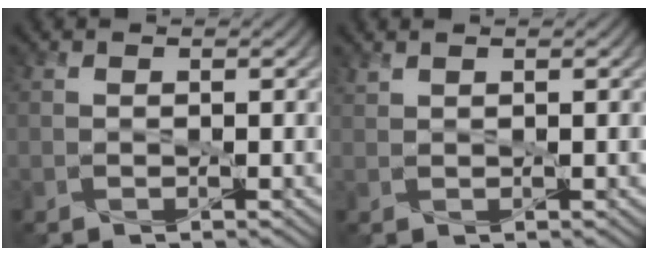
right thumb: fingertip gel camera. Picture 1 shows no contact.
{"total": 0.9, "force": [0.8, 0.1, 0.3], "torque": [-0.011, 0.005, 0.020]}